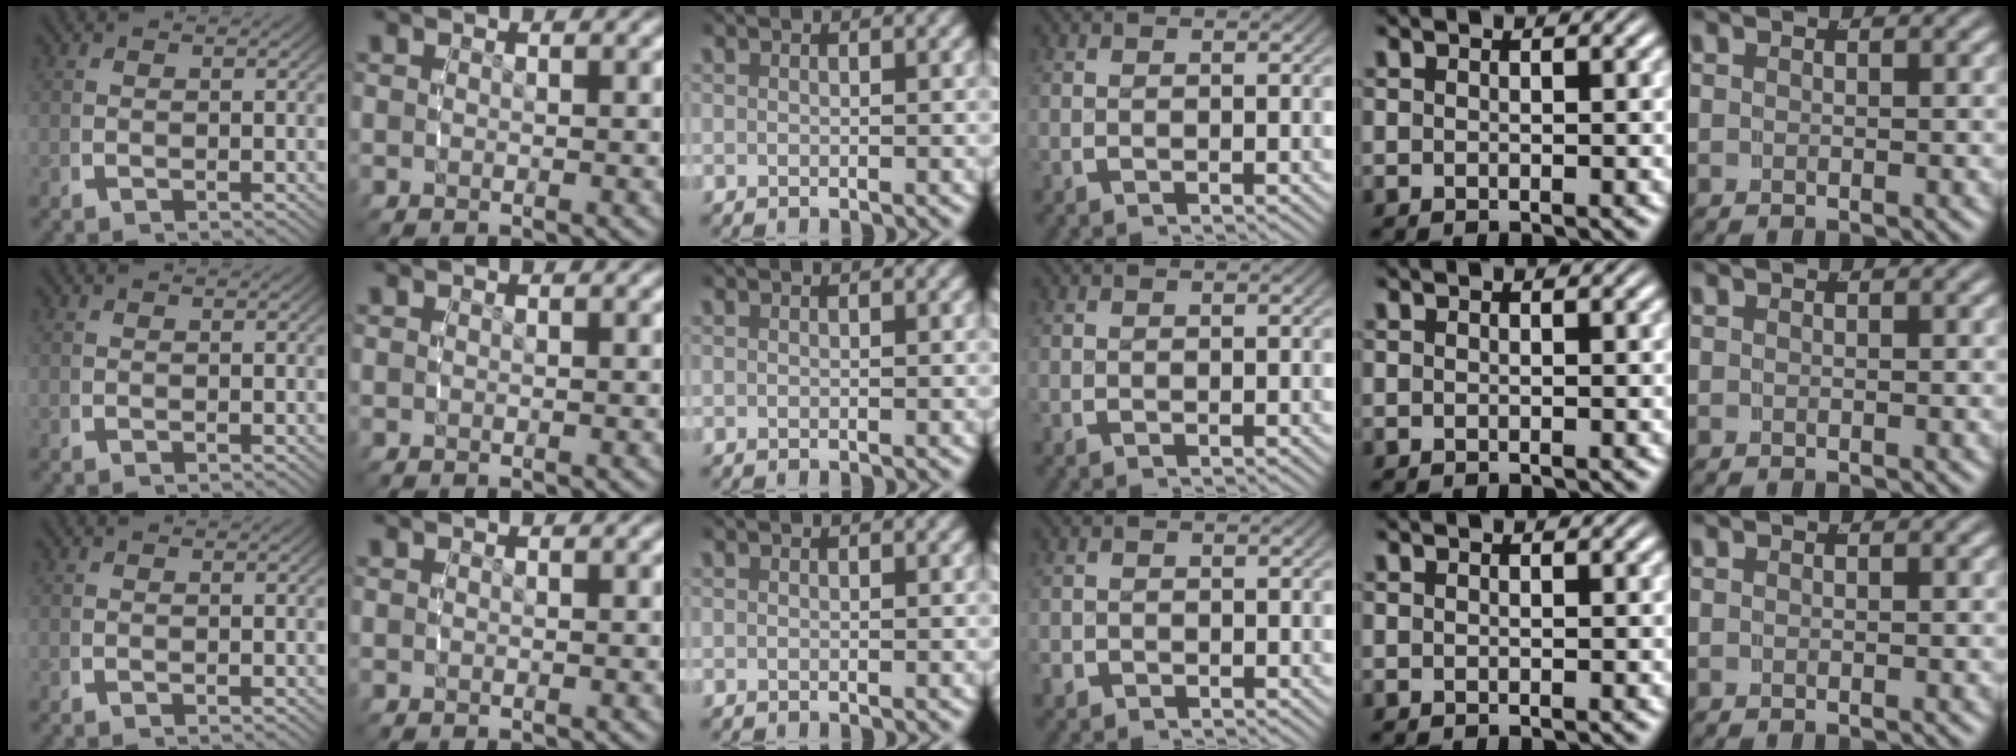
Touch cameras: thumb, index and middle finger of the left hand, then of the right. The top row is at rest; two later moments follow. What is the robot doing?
{"motion": "grasp_and_lifting", "object": "small bumper sticker"}